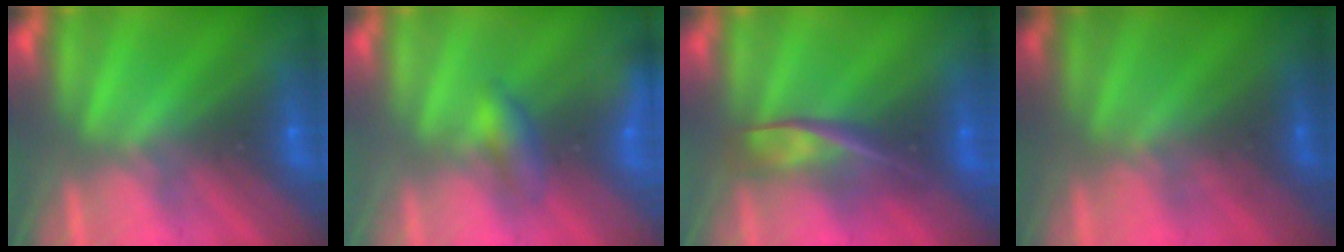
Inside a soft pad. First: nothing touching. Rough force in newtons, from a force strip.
{"total": 2.1}
{"total": 2.3}
{"total": 1.5}